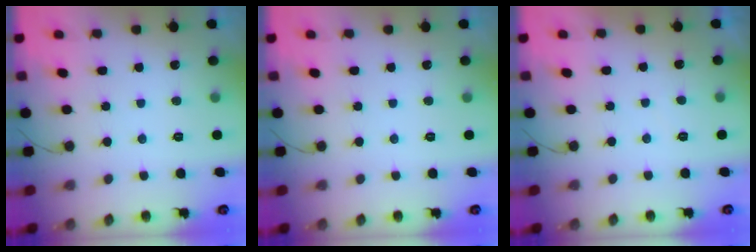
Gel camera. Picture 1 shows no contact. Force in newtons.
{"total": 0.0}
{"total": 0.0}